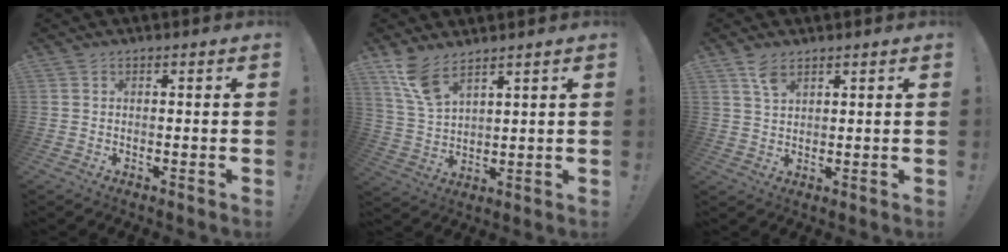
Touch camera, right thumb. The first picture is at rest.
{"total": 8.9, "force": [6.5, 3.0, 5.2], "torque": [-0.099, -0.032, 0.126]}
{"total": 4.5, "force": [3.1, 1.8, 2.7], "torque": [-0.043, -0.018, 0.054]}